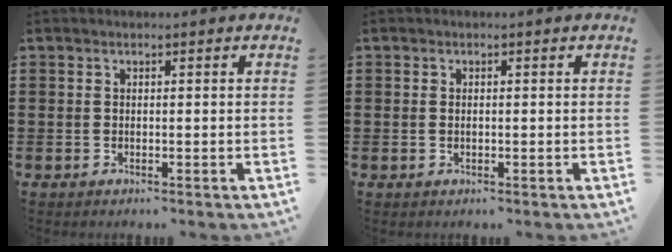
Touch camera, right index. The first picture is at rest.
{"total": 0.8, "force": [0.0, 0.3, 0.7], "torque": [-0.017, -0.001, 0.001]}